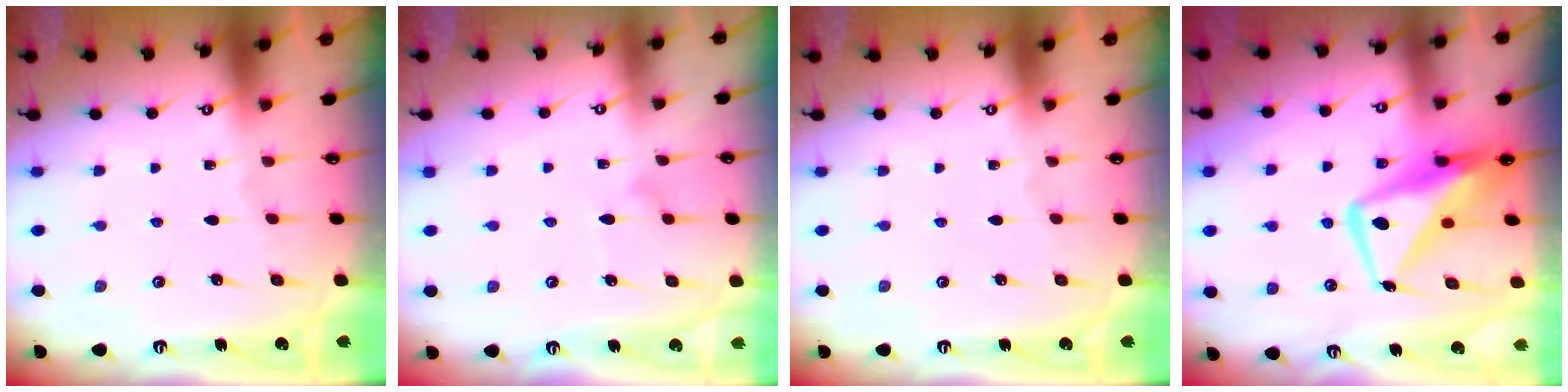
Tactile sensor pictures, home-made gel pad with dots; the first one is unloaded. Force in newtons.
{"total": 6.9, "press": 6.9, "slide": 0.4}
{"total": 0.0}
{"total": 14.7, "press": 14.6, "slide": 1.8}